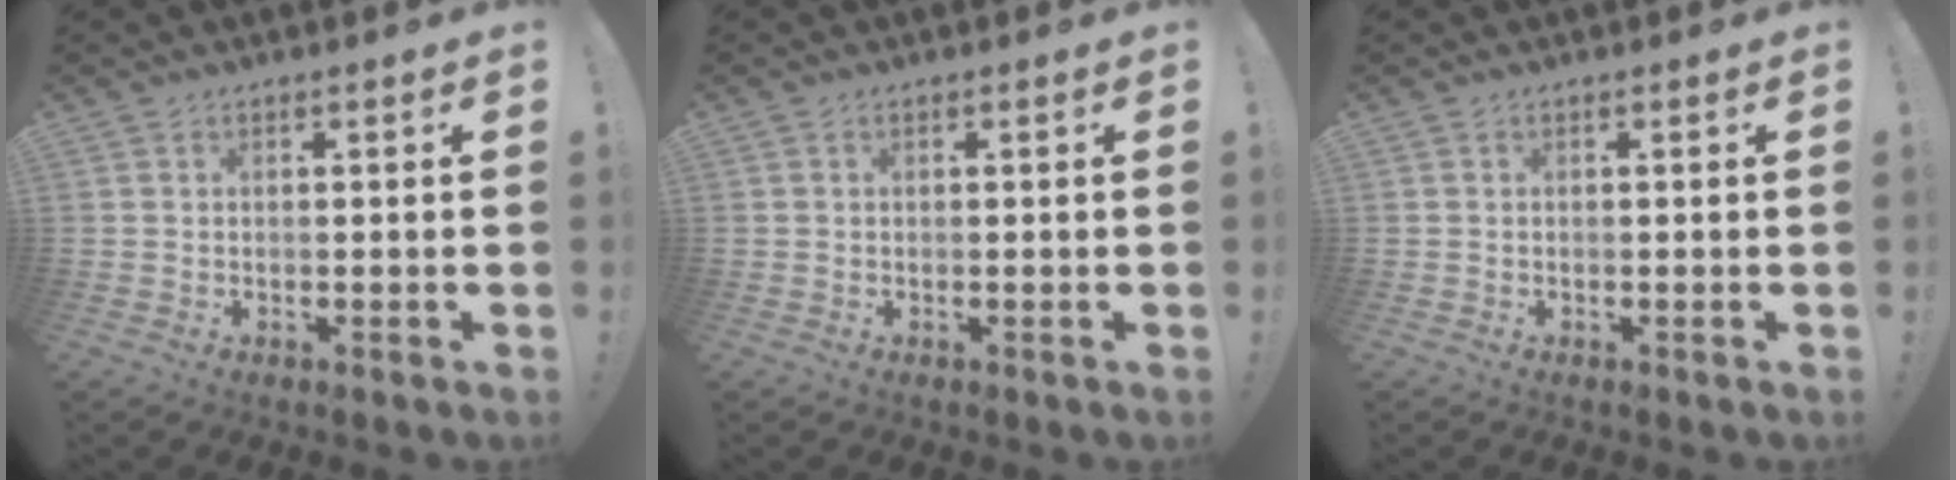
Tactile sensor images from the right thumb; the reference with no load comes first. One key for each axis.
{"total": 0.0}
{"total": 0.0}